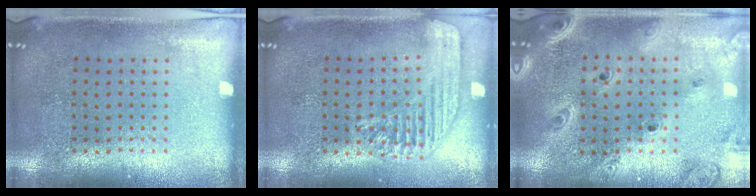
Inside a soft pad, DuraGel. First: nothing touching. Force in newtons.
{"total": 1.6, "press": 1.5, "slide": 0.6}
{"total": 3.0, "press": 2.5, "slide": 1.6}